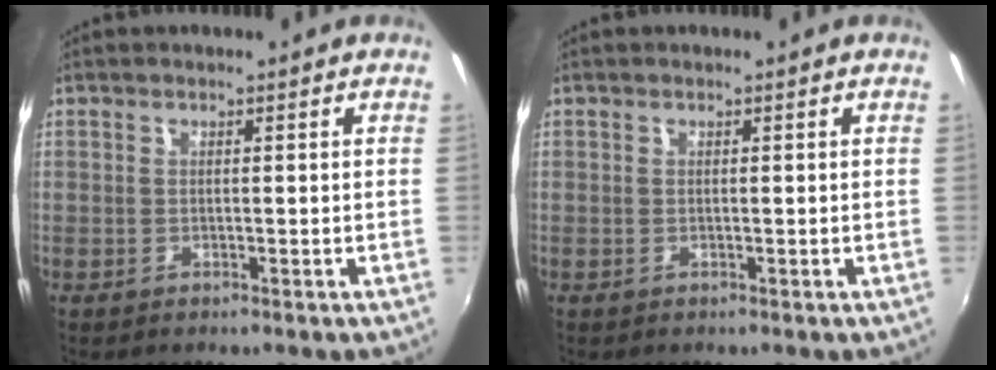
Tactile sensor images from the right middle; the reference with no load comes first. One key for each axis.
{"total": 0.0}